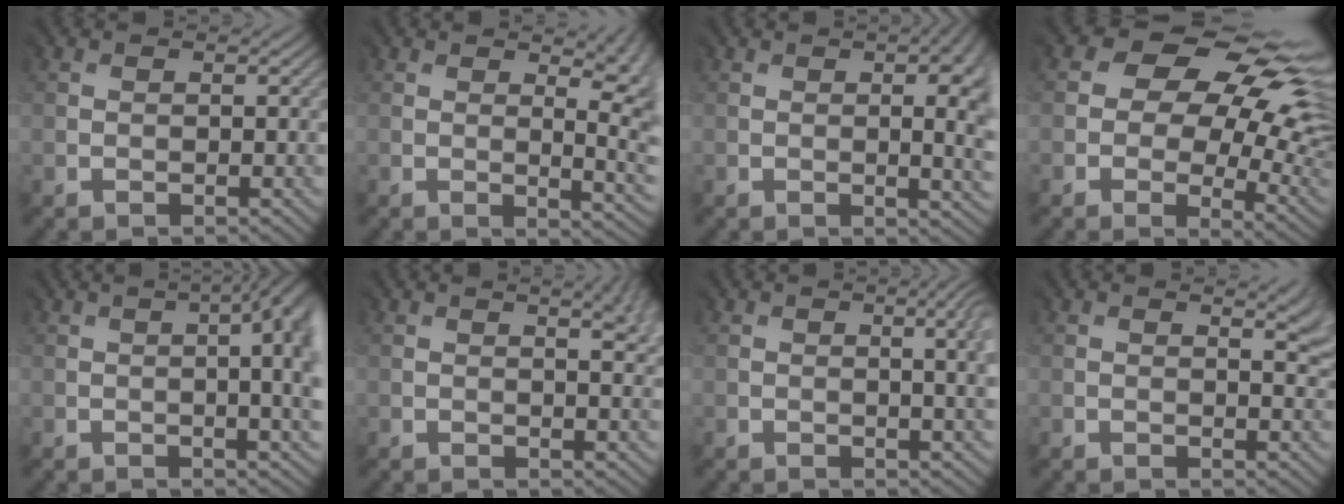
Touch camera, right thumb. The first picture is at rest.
{"total": 8.4, "force": [1.5, 3.5, 7.5], "torque": [-0.068, 0.013, 0.016]}
{"total": 8.3, "force": [0.4, 3.2, 7.6], "torque": [-0.070, 0.009, 0.005]}
{"total": 14.8, "force": [3.8, 9.8, 10.5], "torque": [-0.152, 0.005, 0.090]}
{"total": 10.9, "force": [0.2, 4.3, 10.0], "torque": [-0.106, 0.012, -0.007]}
{"total": 6.0, "force": [2.1, 2.2, 5.2], "torque": [-0.042, 0.018, 0.016]}
{"total": 5.8, "force": [0.8, 1.9, 5.4], "torque": [-0.039, 0.011, 0.005]}
{"total": 3.7, "force": [1.6, 1.0, 3.2], "torque": [-0.035, 0.001, 0.023]}